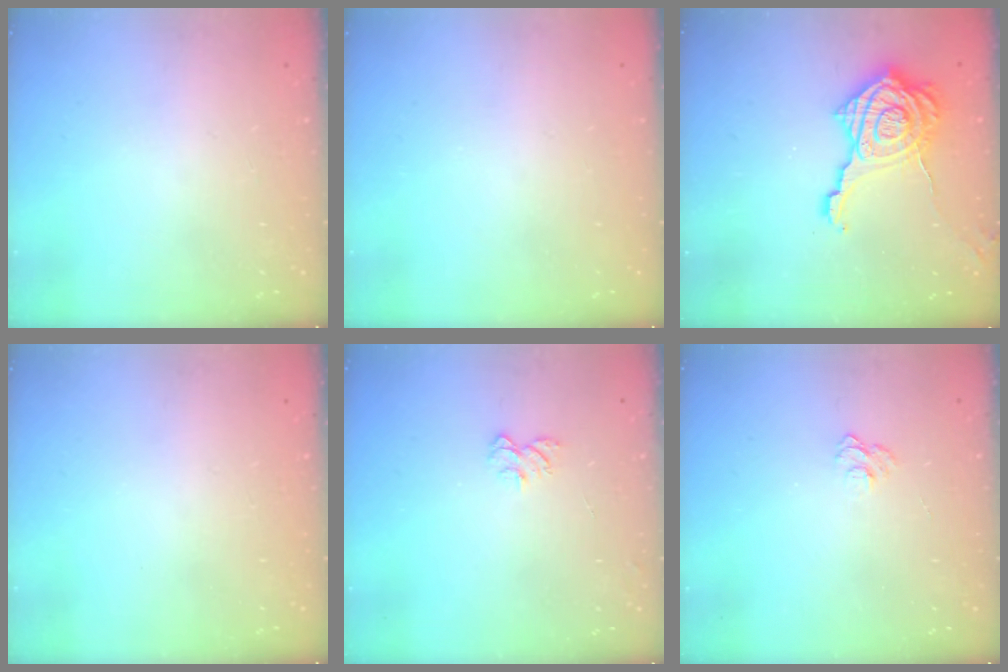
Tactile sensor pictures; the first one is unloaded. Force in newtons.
{"total": 0.0}
{"total": 19.0, "press": 18.9, "slide": 1.7}
{"total": 0.0}
{"total": 4.6, "press": 4.6, "slide": 0.3}
{"total": 3.7, "press": 3.7, "slide": 0.3}